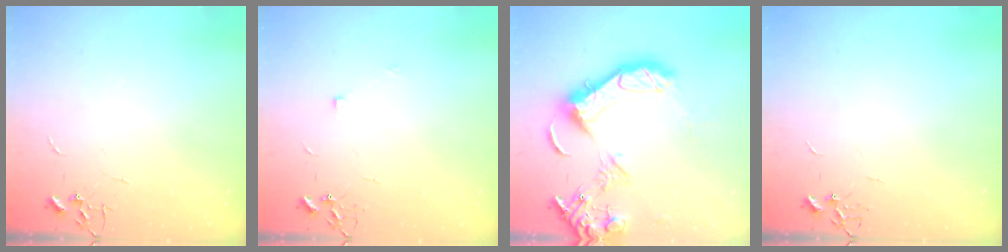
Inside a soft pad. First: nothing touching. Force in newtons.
{"total": 4.3, "press": 4.2, "slide": 1.1}
{"total": 16.8, "press": 16.6, "slide": 2.3}
{"total": 0.0}